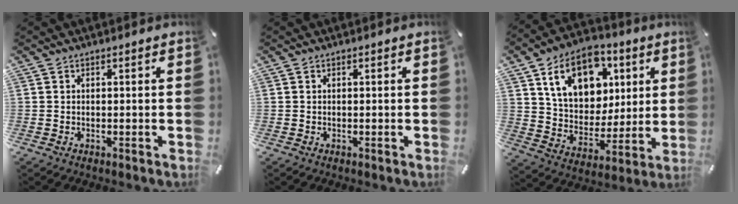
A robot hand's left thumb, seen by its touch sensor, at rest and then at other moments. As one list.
[{"total": 0.0}, {"total": 16.9, "force": [7.6, 12.5, 8.6], "torque": [-0.142, -0.019, 0.144]}]